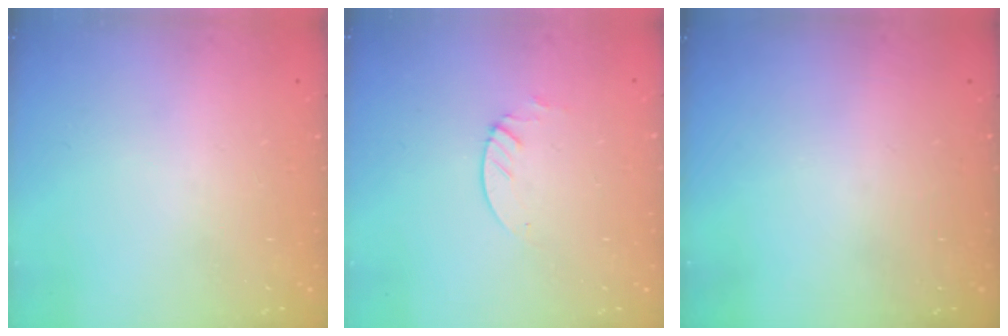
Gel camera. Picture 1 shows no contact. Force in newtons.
{"total": 2.1, "press": 2.1, "slide": 0.2}
{"total": 0.0}